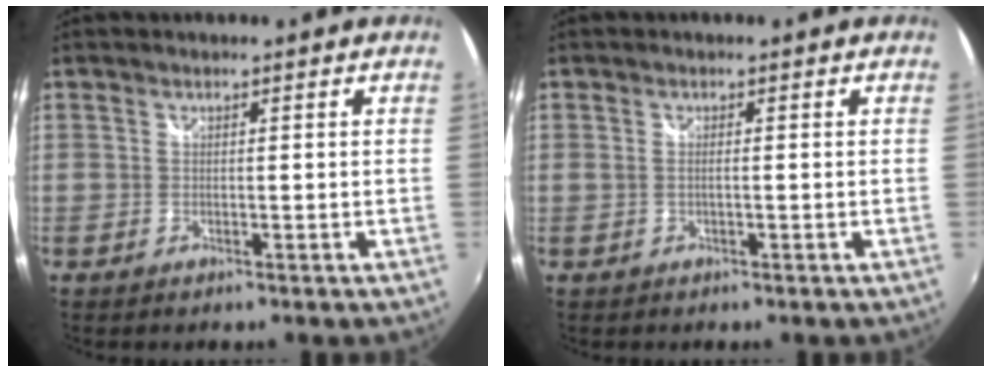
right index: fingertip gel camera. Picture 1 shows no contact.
{"total": 0.9, "force": [0.0, 0.2, 0.9], "torque": [-0.019, 0.000, -0.002]}